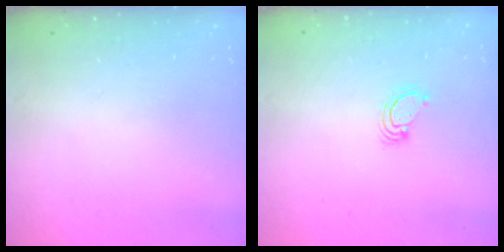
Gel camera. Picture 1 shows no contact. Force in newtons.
{"total": 2.3, "press": 2.3, "slide": 0.3}